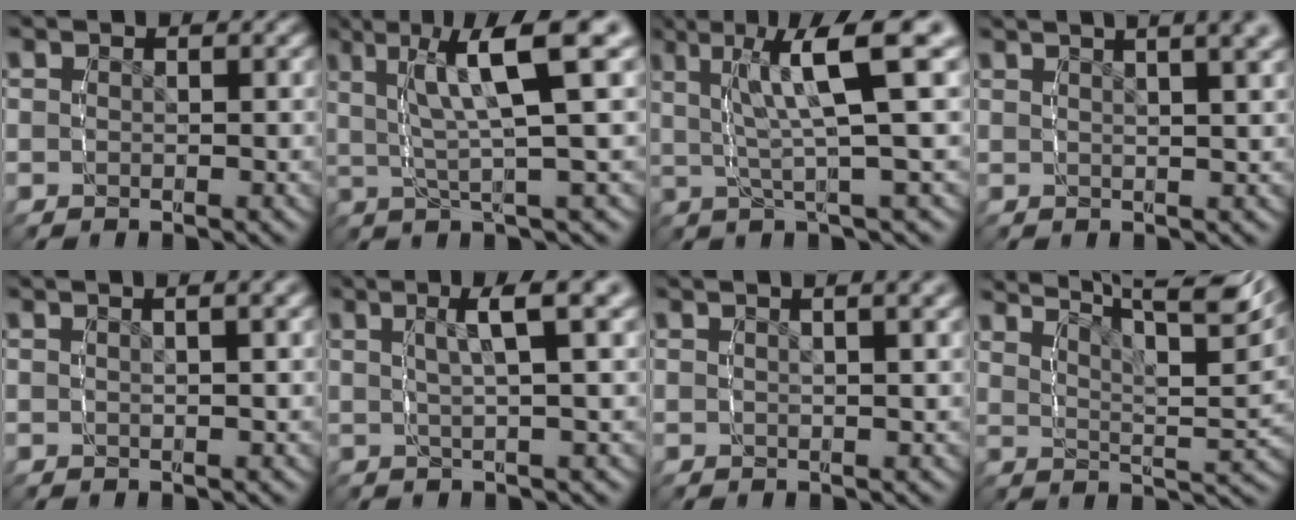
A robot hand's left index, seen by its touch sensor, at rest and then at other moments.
{"total": 7.6, "force": [3.0, 0.6, 7.0], "torque": [-0.097, 0.021, 0.041]}
{"total": 7.6, "force": [2.8, 0.6, 7.0], "torque": [-0.098, 0.023, 0.036]}
{"total": 6.3, "force": [4.0, 1.4, 4.7], "torque": [-0.049, 0.026, 0.054]}
{"total": 2.5, "force": [1.4, -0.2, 2.0], "torque": [-0.016, 0.016, 0.020]}
{"total": 4.9, "force": [2.4, -0.1, 4.3], "torque": [-0.058, 0.023, 0.033]}
{"total": 3.6, "force": [2.3, 0.2, 2.8], "torque": [-0.025, 0.018, 0.031]}
{"total": 12.6, "force": [8.8, 4.0, 8.1], "torque": [-0.086, 0.036, 0.114]}